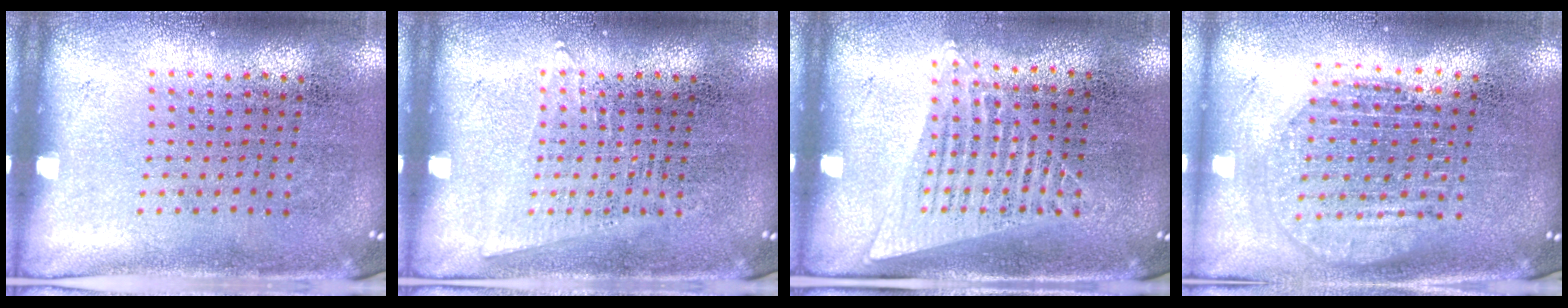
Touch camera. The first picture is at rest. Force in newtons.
{"total": 0.9, "press": 0.9, "slide": 0.3}
{"total": 1.3, "press": 1.2, "slide": 0.6}
{"total": 1.9, "press": 1.5, "slide": 1.0}